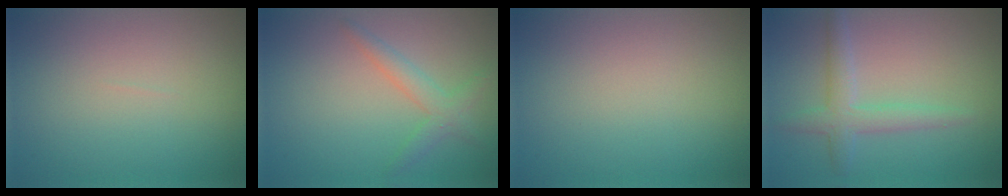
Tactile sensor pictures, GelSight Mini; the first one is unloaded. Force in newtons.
{"total": 2.2, "press": 2.2, "slide": 0.0}
{"total": 0.0}
{"total": 2.8, "press": 2.8, "slide": 0.1}